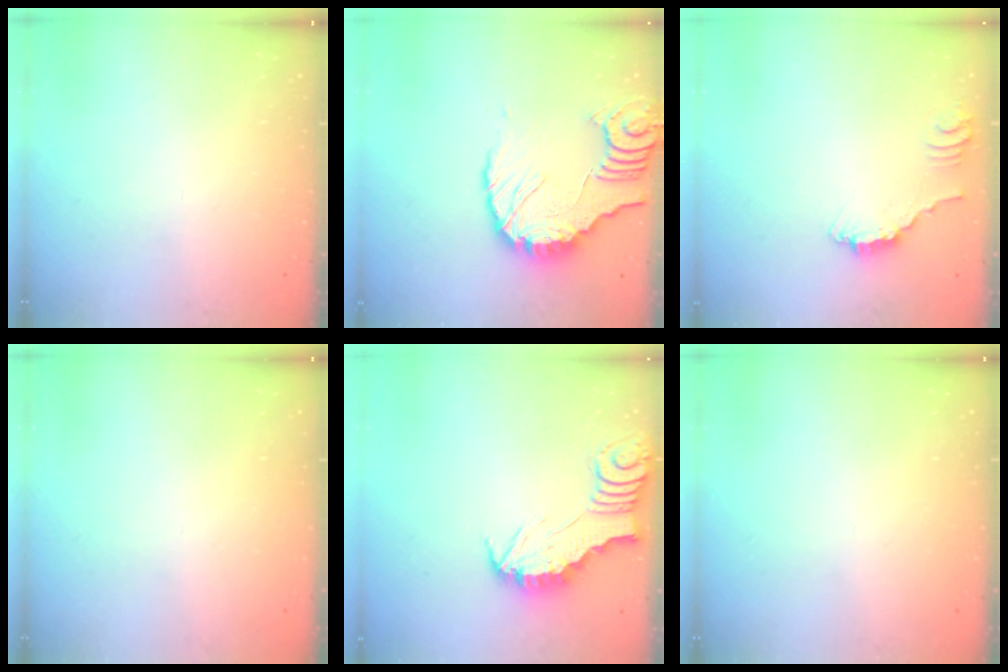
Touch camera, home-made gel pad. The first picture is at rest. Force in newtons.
{"total": 10.5, "press": 10.4, "slide": 1.1}
{"total": 2.4, "press": 2.4, "slide": 0.1}
{"total": 0.0}
{"total": 2.5, "press": 2.5, "slide": 0.2}
{"total": 0.0}